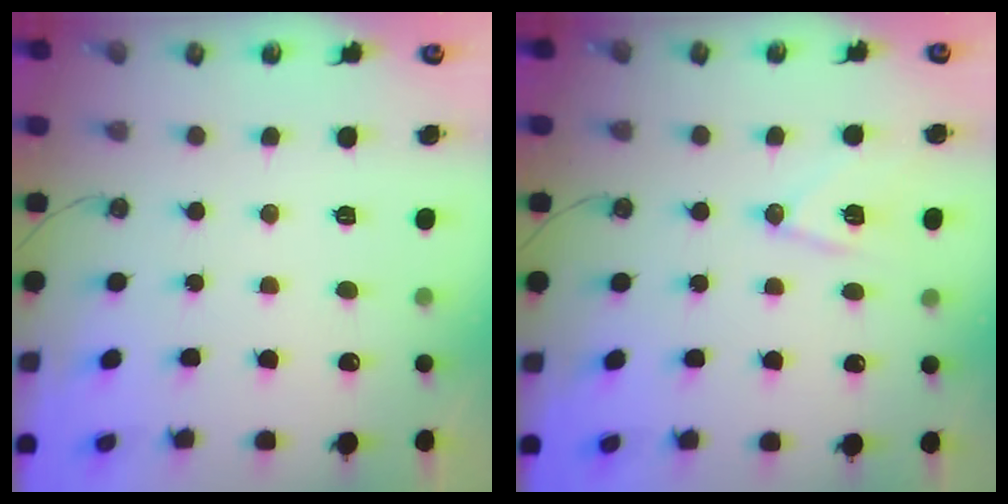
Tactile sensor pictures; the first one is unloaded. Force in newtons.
{"total": 9.9, "press": 9.9, "slide": 0.9}